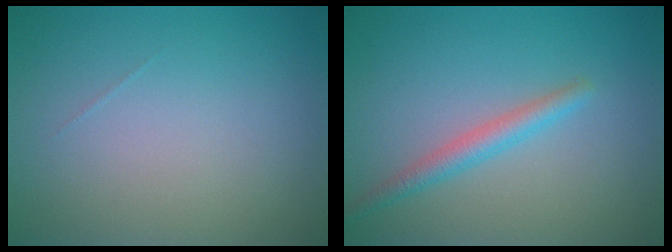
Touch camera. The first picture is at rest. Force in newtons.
{"total": 2.2, "press": 2.2, "slide": 0.0}